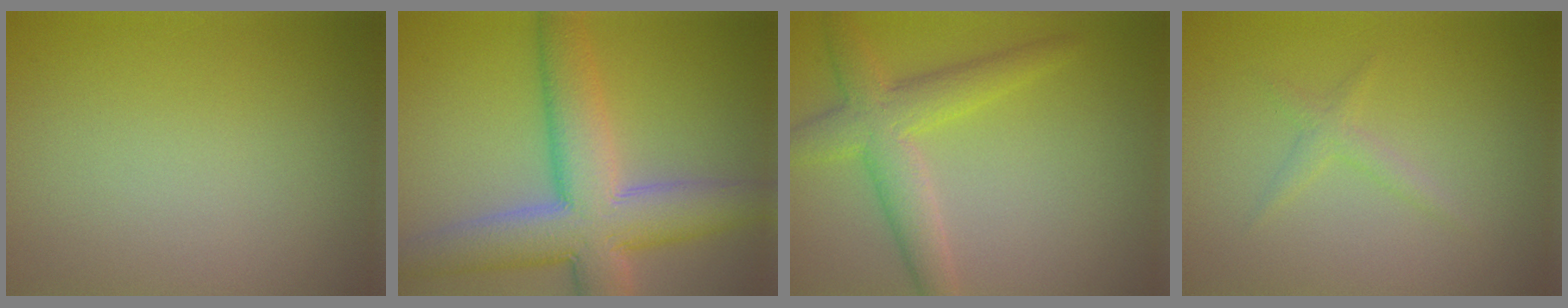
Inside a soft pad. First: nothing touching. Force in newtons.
{"total": 9.9, "press": 9.8, "slide": 0.8}
{"total": 4.6, "press": 4.6, "slide": 0.0}
{"total": 1.2, "press": 1.2, "slide": 0.0}